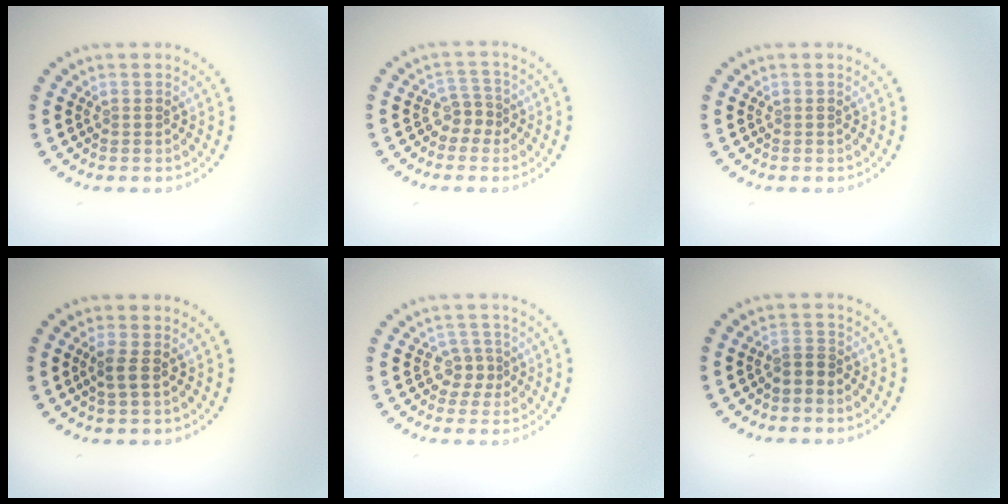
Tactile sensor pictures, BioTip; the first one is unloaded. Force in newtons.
{"total": 1.9, "press": 1.3, "slide": 1.4}
{"total": 0.0}
{"total": 1.3, "press": 1.2, "slide": 0.6}
{"total": 1.9, "press": 1.4, "slide": 1.3}
{"total": 1.8, "press": 1.4, "slide": 1.1}